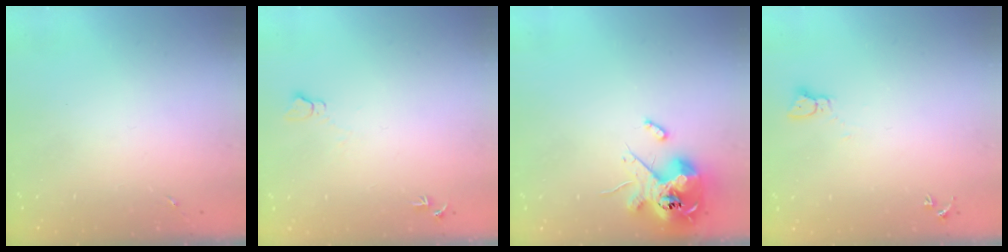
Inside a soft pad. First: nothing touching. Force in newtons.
{"total": 5.7, "press": 5.7, "slide": 0.7}
{"total": 13.8, "press": 13.6, "slide": 2.2}
{"total": 2.3, "press": 2.3, "slide": 0.3}